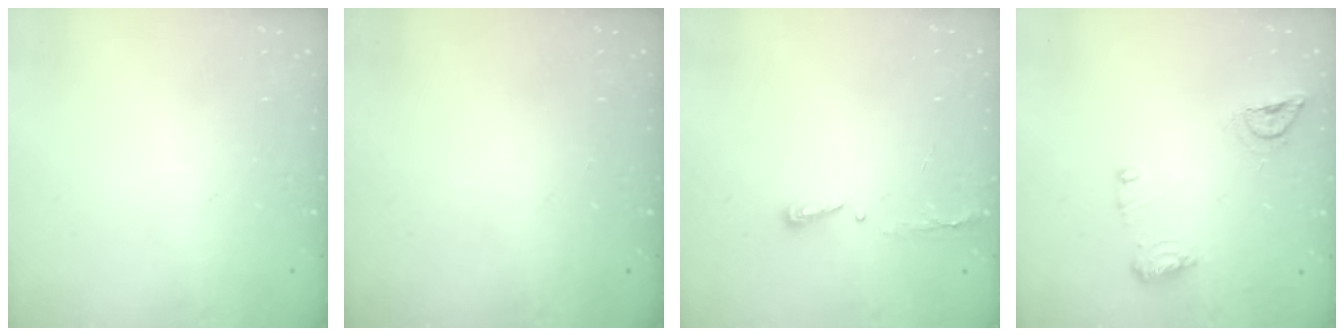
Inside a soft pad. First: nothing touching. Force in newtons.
{"total": 0.0}
{"total": 3.7, "press": 3.7, "slide": 0.6}
{"total": 8.5, "press": 8.5, "slide": 0.1}